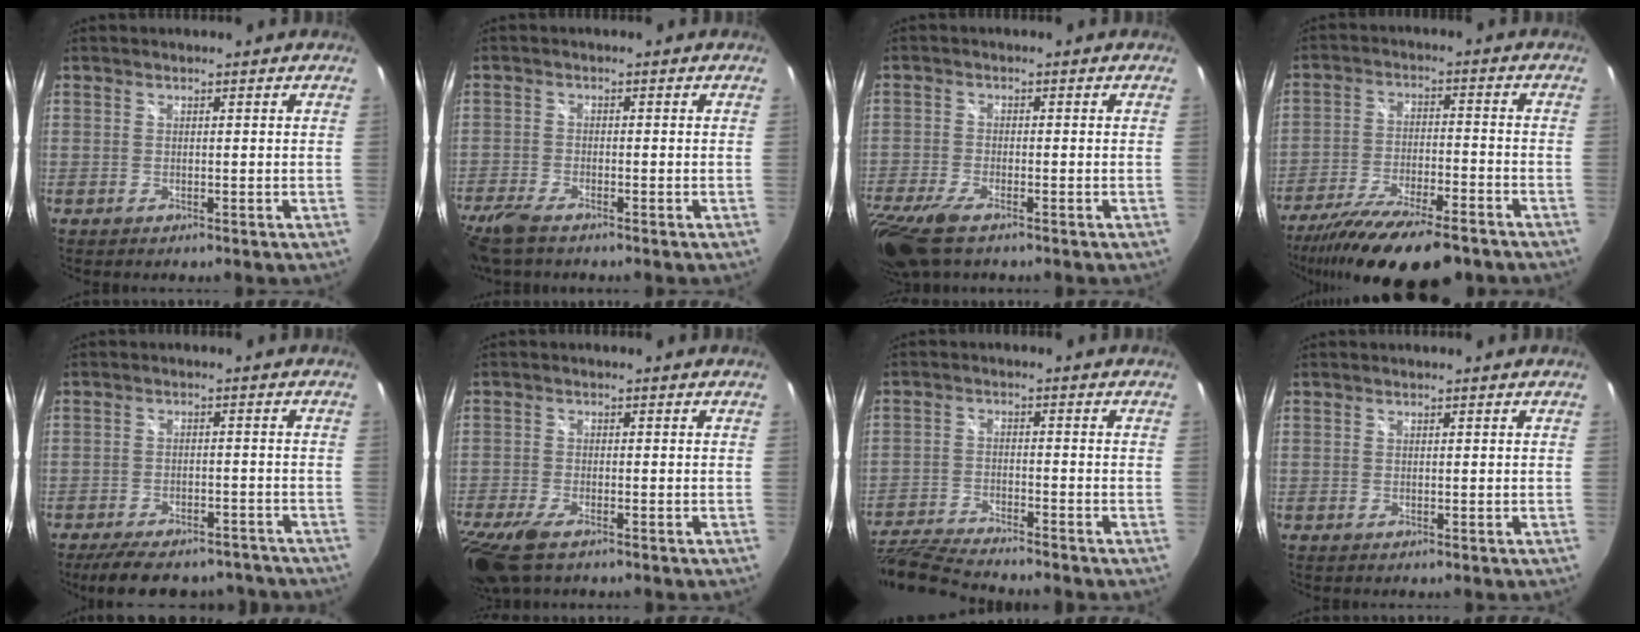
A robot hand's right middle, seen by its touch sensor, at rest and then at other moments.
{"total": 7.4, "force": [-5.8, 2.0, 4.1], "torque": [-0.114, -0.029, -0.113]}
{"total": 11.6, "force": [-8.0, 4.0, 7.4], "torque": [-0.184, -0.052, -0.150]}
{"total": 18.7, "force": [-15.0, 4.3, 10.4], "torque": [-0.202, -0.043, -0.241]}
{"total": 15.1, "force": [-12.7, 5.6, 6.0], "torque": [-0.127, 0.002, -0.163]}
{"total": 10.3, "force": [-6.9, 3.8, 6.6], "torque": [-0.165, -0.044, -0.131]}
{"total": 14.2, "force": [-12.8, 1.7, 6.1], "torque": [-0.151, -0.032, -0.229]}
{"total": 0.0}